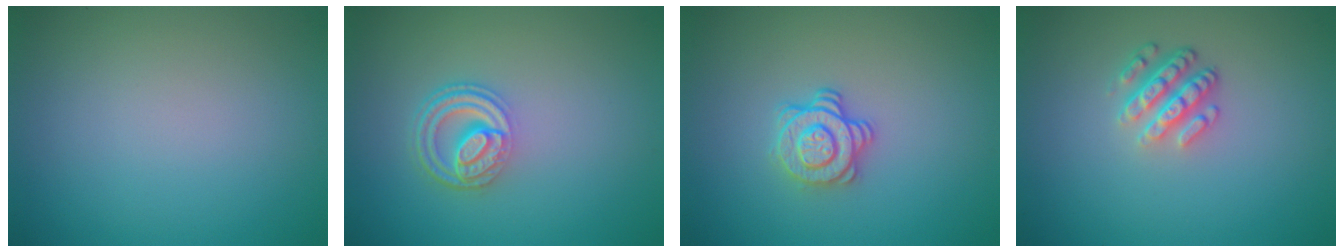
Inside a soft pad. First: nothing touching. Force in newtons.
{"total": 4.2, "press": 3.1, "slide": 2.8}
{"total": 2.9, "press": 2.5, "slide": 1.4}
{"total": 3.5, "press": 2.7, "slide": 2.2}